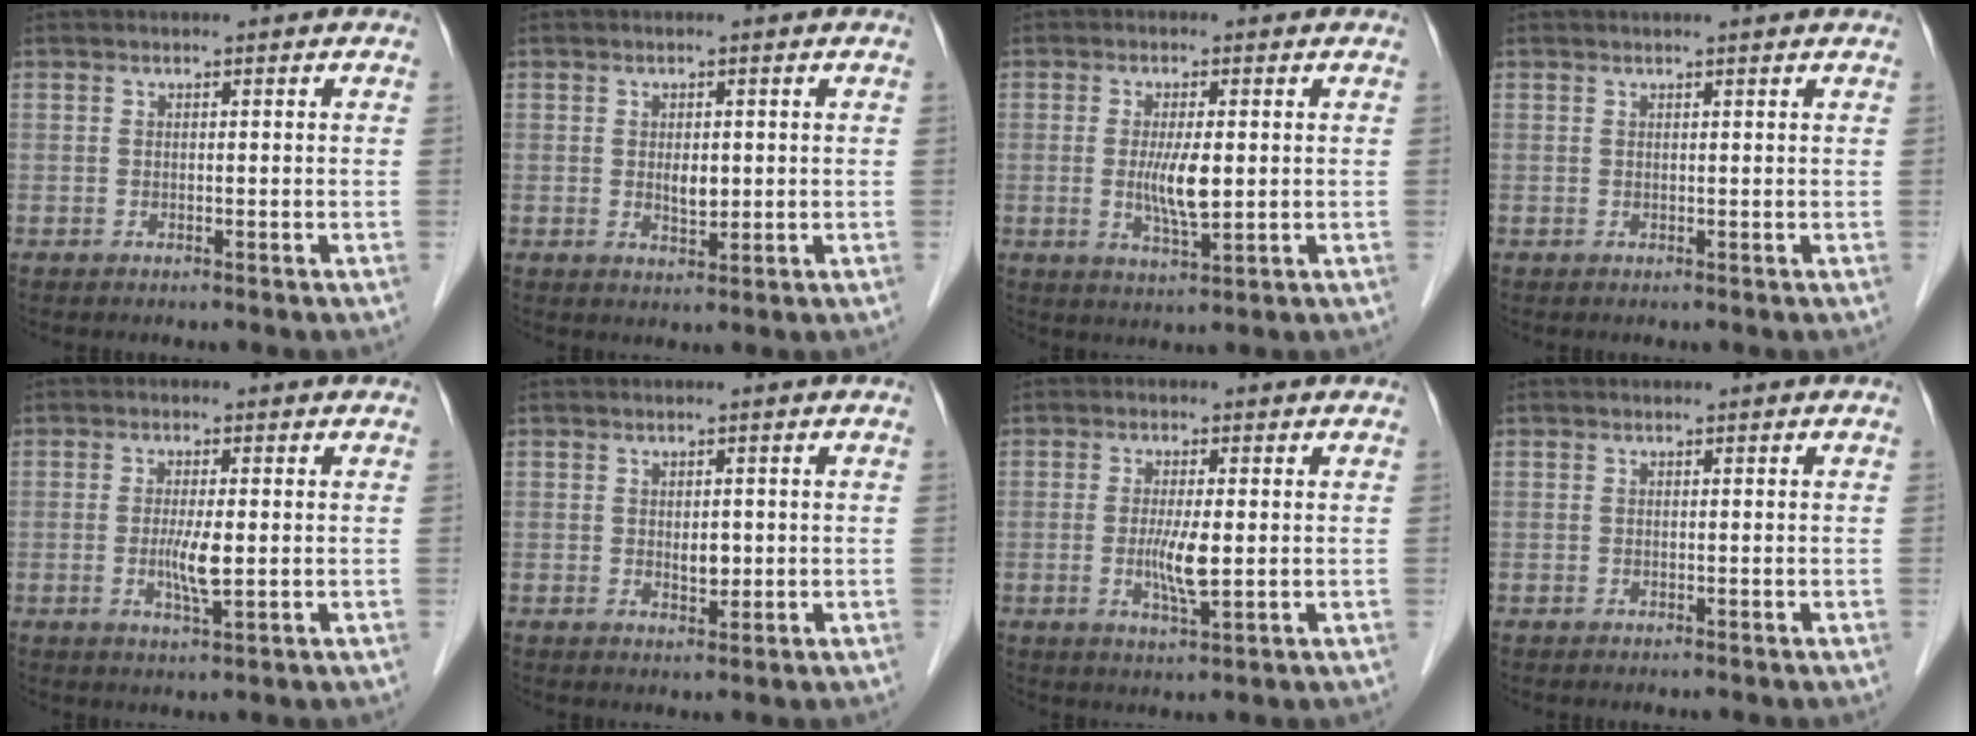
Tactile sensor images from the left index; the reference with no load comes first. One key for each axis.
{"total": 2.6, "fx": 0.2, "fy": 1.3, "fz": 2.2, "tx": -0.039, "ty": -0.003, "tz": 0.006}
{"total": 5.2, "fx": 0.1, "fy": 1.0, "fz": 5.1, "tx": -0.100, "ty": -0.009, "tz": 0.002}
{"total": 2.0, "fx": 1.8, "fy": -0.2, "fz": 0.8, "tx": -0.013, "ty": 0.010, "tz": 0.023}
{"total": 4.2, "fx": -0.2, "fy": 0.7, "fz": 4.1, "tx": -0.083, "ty": -0.007, "tz": -0.003}
{"total": 2.2, "fx": 0.1, "fy": 1.3, "fz": 1.8, "tx": -0.031, "ty": -0.003, "tz": 0.005}
{"total": 4.7, "fx": -0.2, "fy": 0.7, "fz": 4.6, "tx": -0.093, "ty": -0.008, "tz": -0.003}
{"total": 0.0}